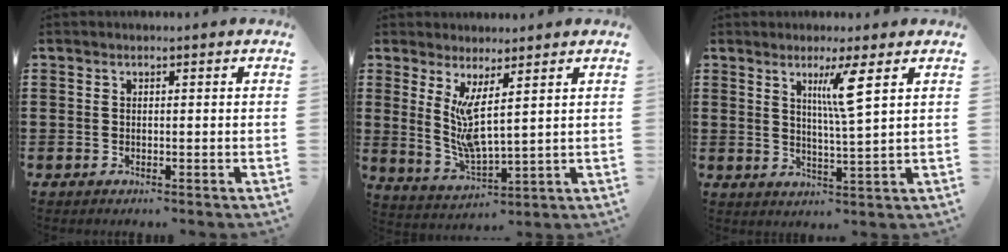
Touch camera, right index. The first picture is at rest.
{"total": 6.0, "force": [2.7, 1.2, 5.2], "torque": [-0.116, -0.017, 0.049]}
{"total": 5.6, "force": [2.6, -0.3, 4.9], "torque": [-0.096, -0.006, 0.037]}